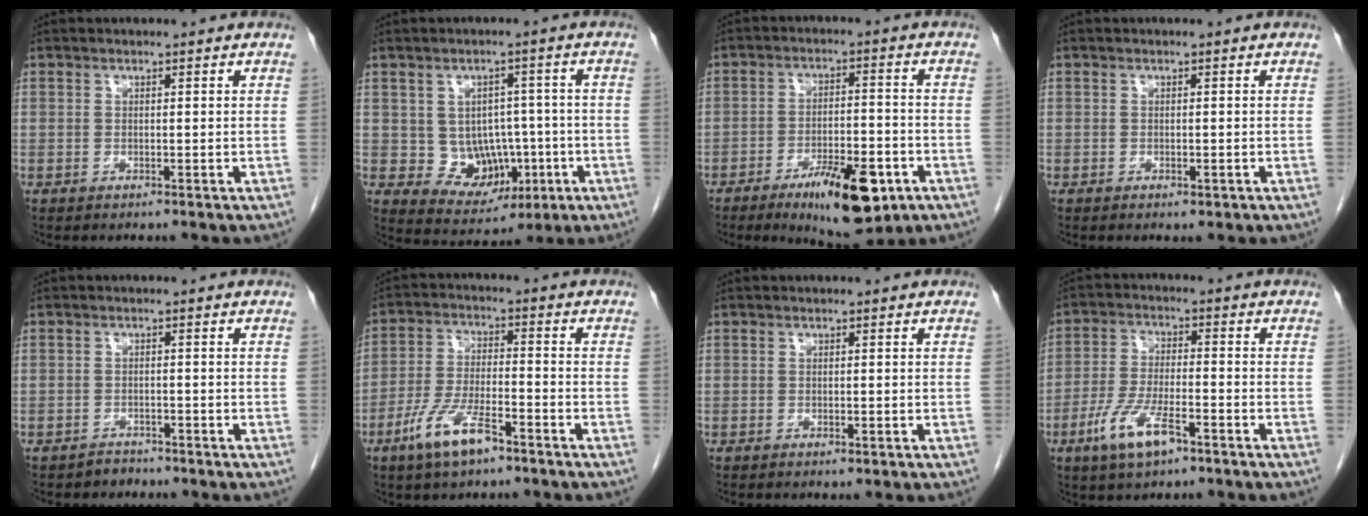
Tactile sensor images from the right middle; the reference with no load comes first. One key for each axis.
{"total": 3.5, "fx": -0.4, "fy": 2.8, "fz": 2.1, "tx": -0.029, "ty": 0.000, "tz": 0.005}
{"total": 12.1, "fx": -6.4, "fy": 3.6, "fz": 9.6, "tx": -0.146, "ty": -0.008, "tz": -0.090}
{"total": 1.1, "fx": -0.6, "fy": 0.5, "fz": 0.8, "tx": -0.011, "ty": -0.001, "tz": -0.002}
{"total": 1.6, "fx": -1.4, "fy": 0.8, "fz": -0.3, "tx": -0.002, "ty": 0.002, "tz": -0.023}
{"total": 8.6, "fx": -5.3, "fy": 2.3, "fz": 6.4, "tx": -0.135, "ty": -0.005, "tz": -0.098}
{"total": 0.7, "fx": -0.4, "fy": 0.2, "fz": 0.5, "tx": -0.009, "ty": -0.001, "tz": -0.003}
{"total": 8.3, "fx": -4.6, "fy": 2.3, "fz": 6.5, "tx": -0.139, "ty": -0.007, "tz": -0.084}